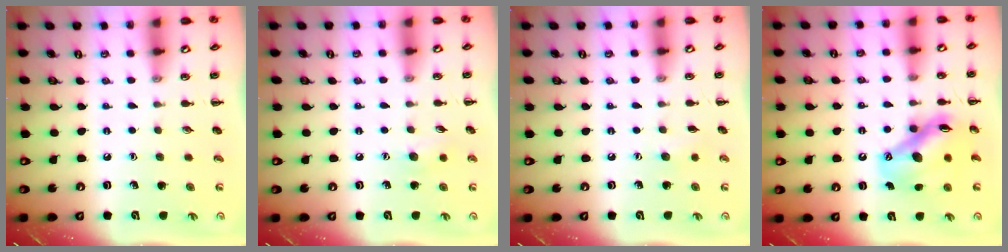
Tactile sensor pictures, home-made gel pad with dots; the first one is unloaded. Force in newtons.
{"total": 6.4, "press": 6.2, "slide": 1.4}
{"total": 4.1, "press": 3.9, "slide": 1.1}
{"total": 12.6, "press": 12.2, "slide": 3.3}